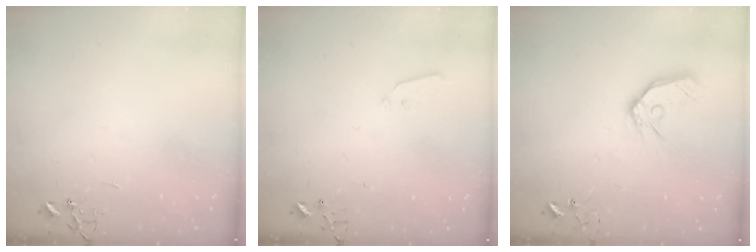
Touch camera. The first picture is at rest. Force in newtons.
{"total": 2.9, "press": 2.8, "slide": 0.8}
{"total": 13.0, "press": 12.9, "slide": 1.6}